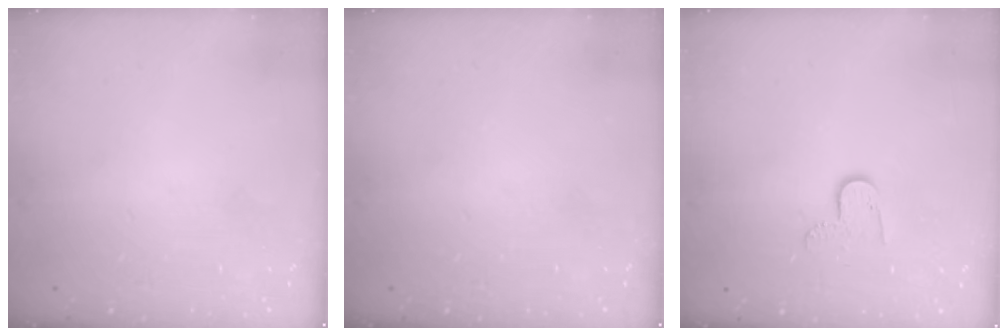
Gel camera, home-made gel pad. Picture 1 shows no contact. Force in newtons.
{"total": 0.0}
{"total": 5.8, "press": 5.8, "slide": 0.5}